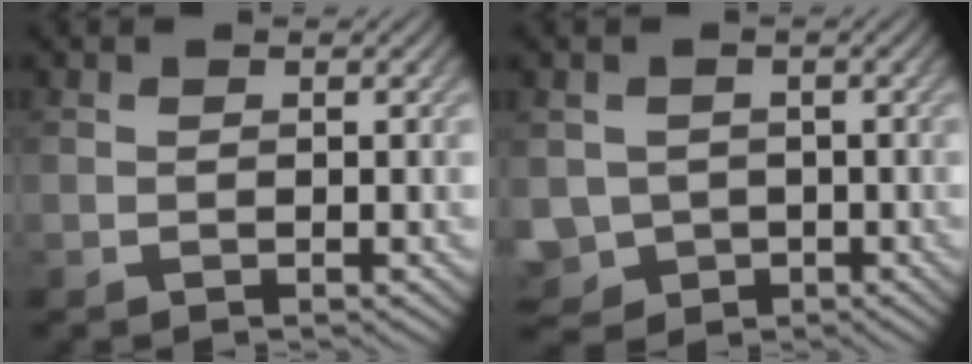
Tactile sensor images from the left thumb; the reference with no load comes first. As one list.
[{"total": 4.8, "force": [-1.1, 4.4, 1.6], "torque": [-0.053, -0.028, -0.023]}]